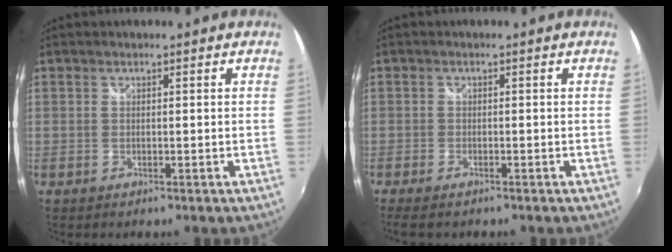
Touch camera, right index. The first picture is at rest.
{"total": 4.5, "force": [-3.7, 1.3, 2.2], "torque": [-0.052, -0.022, -0.065]}